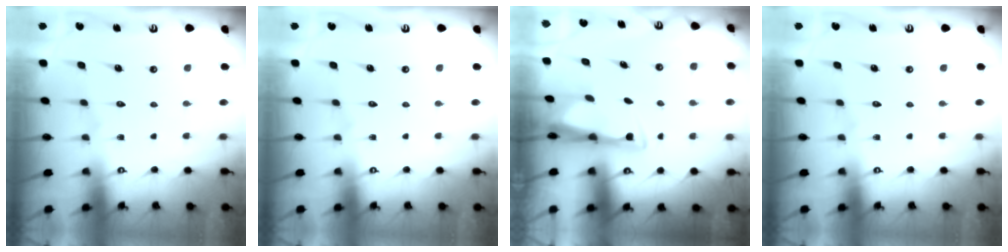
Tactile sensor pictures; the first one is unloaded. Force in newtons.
{"total": 0.0}
{"total": 3.0, "press": 2.8, "slide": 0.9}
{"total": 0.0}